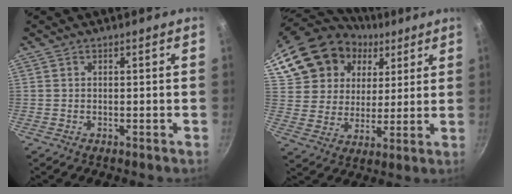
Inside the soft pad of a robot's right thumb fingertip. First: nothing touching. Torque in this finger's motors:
{"motor_torque": [-0.94, 1.43, -0.05, -0.12, 0.25]}